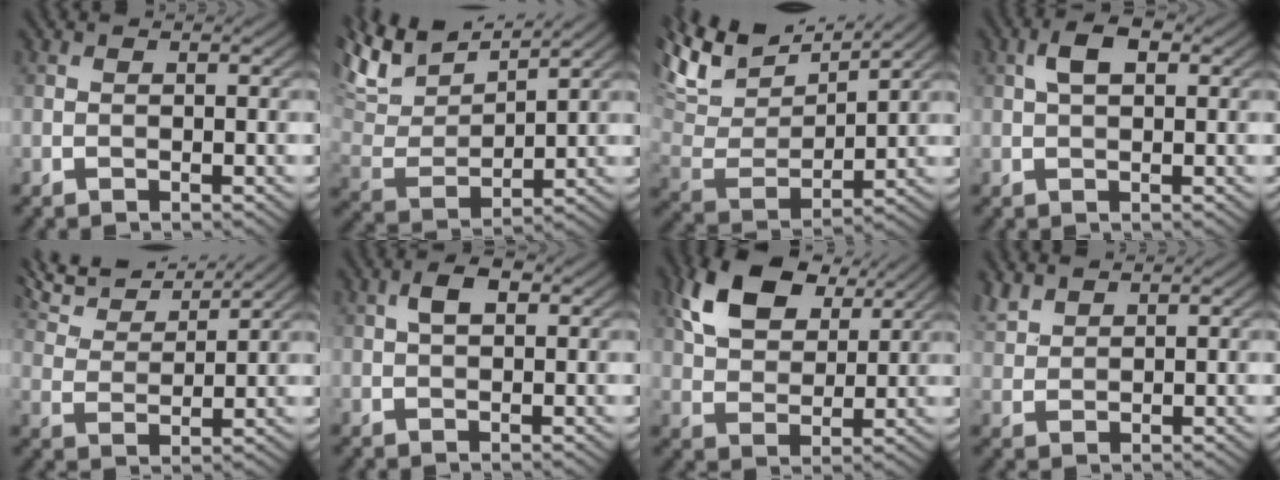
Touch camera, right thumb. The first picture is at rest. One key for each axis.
{"total": 13.2, "fx": 10.1, "fy": 4.1, "fz": 7.4, "tx": -0.201, "ty": 0.015, "tz": 0.176}
{"total": 16.0, "fx": 12.1, "fy": 5.7, "fz": 8.9, "tx": -0.239, "ty": 0.036, "tz": 0.192}
{"total": 3.7, "fx": 1.2, "fy": 1.8, "fz": 3.1, "tx": -0.061, "ty": 0.010, "tz": 0.018}
{"total": 10.1, "fx": 8.7, "fy": 2.2, "fz": 4.5, "tx": -0.113, "ty": 0.015, "tz": 0.149}
{"total": 2.9, "fx": 1.0, "fy": 1.4, "fz": 2.4, "tx": -0.042, "ty": 0.007, "tz": 0.014}
{"total": 11.3, "fx": 6.2, "fy": 6.4, "fz": 7.0, "tx": -0.162, "ty": 0.011, "tz": 0.119}
{"total": 3.4, "fx": 2.7, "fy": 1.3, "fz": 1.4, "tx": -0.037, "ty": 0.007, "tz": 0.065}